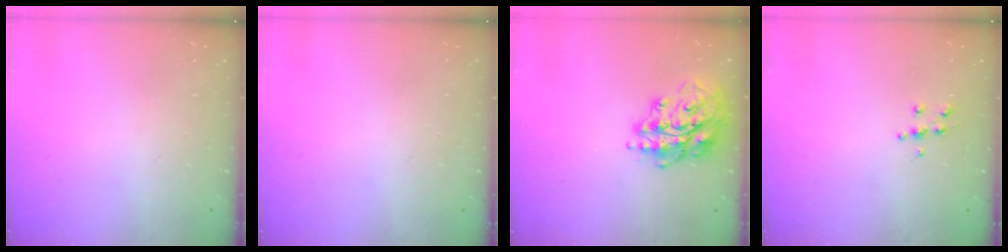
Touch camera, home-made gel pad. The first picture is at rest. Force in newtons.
{"total": 0.0}
{"total": 16.4, "press": 16.4, "slide": 0.6}
{"total": 5.5, "press": 5.4, "slide": 0.6}